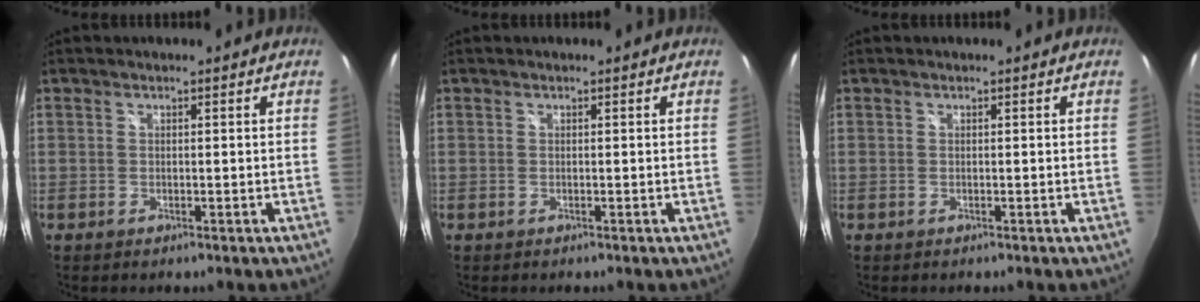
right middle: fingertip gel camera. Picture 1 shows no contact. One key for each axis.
{"total": 0.0}
{"total": 0.0}